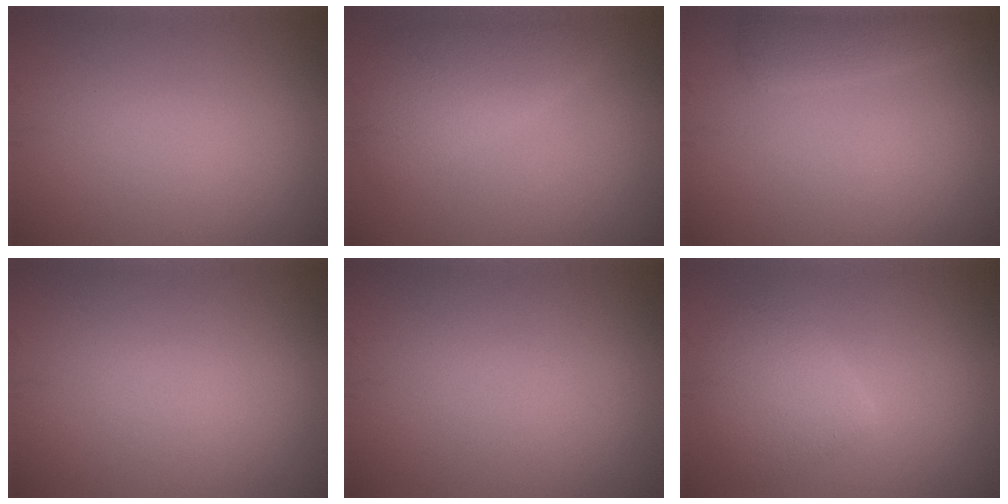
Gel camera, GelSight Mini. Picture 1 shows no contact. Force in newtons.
{"total": 4.3, "press": 4.3, "slide": 0.2}
{"total": 2.2, "press": 2.2, "slide": 0.0}
{"total": 0.0}
{"total": 0.0}
{"total": 3.7, "press": 3.7, "slide": 0.2}